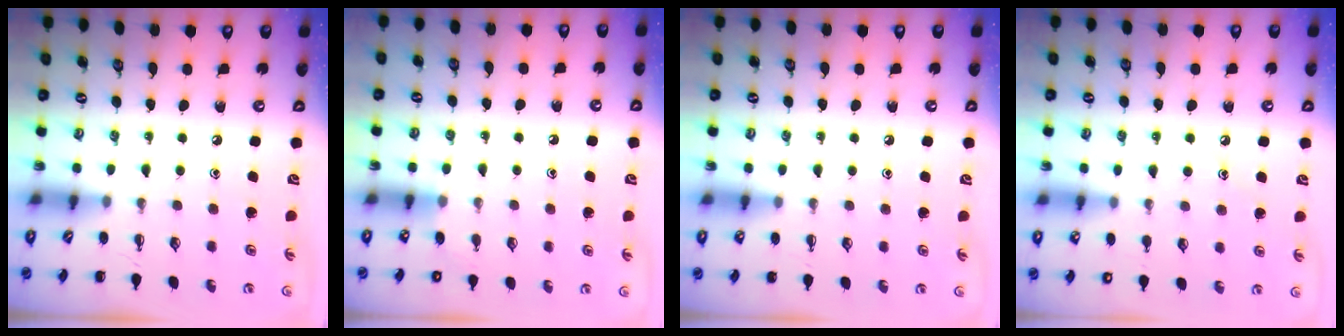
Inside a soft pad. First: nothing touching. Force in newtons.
{"total": 4.8, "press": 4.5, "slide": 1.6}
{"total": 3.2, "press": 3.1, "slide": 1.1}
{"total": 7.9, "press": 7.8, "slide": 1.7}